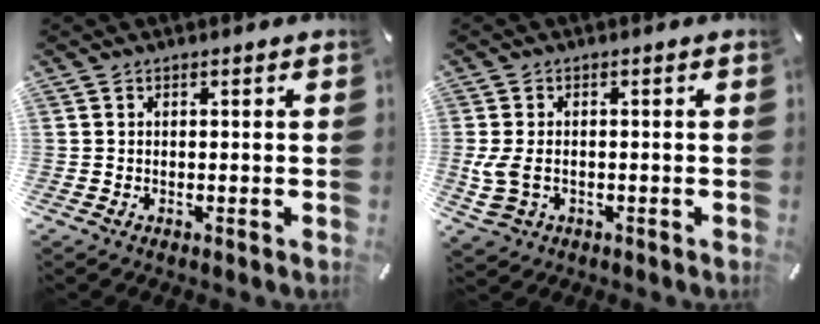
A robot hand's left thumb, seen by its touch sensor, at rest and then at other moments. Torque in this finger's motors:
{"motor_torque": [0.25, 0.30, 0.35, 0.10, 0.11]}